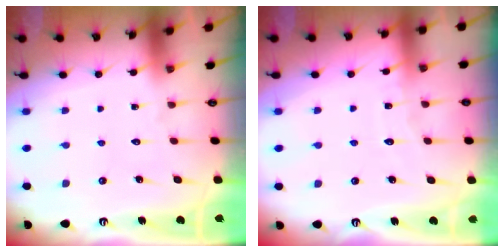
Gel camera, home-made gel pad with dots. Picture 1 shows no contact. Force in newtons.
{"total": 4.8, "press": 4.8, "slide": 0.5}